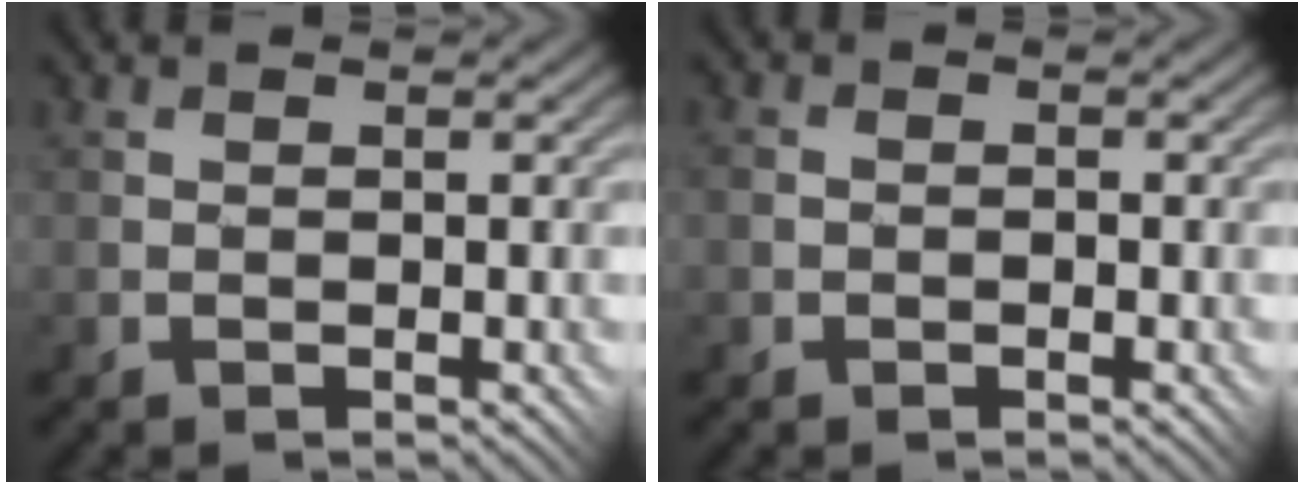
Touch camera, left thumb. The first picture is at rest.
{"total": 2.0, "force": [-0.5, 1.8, 0.7], "torque": [-0.014, 0.001, -0.016]}